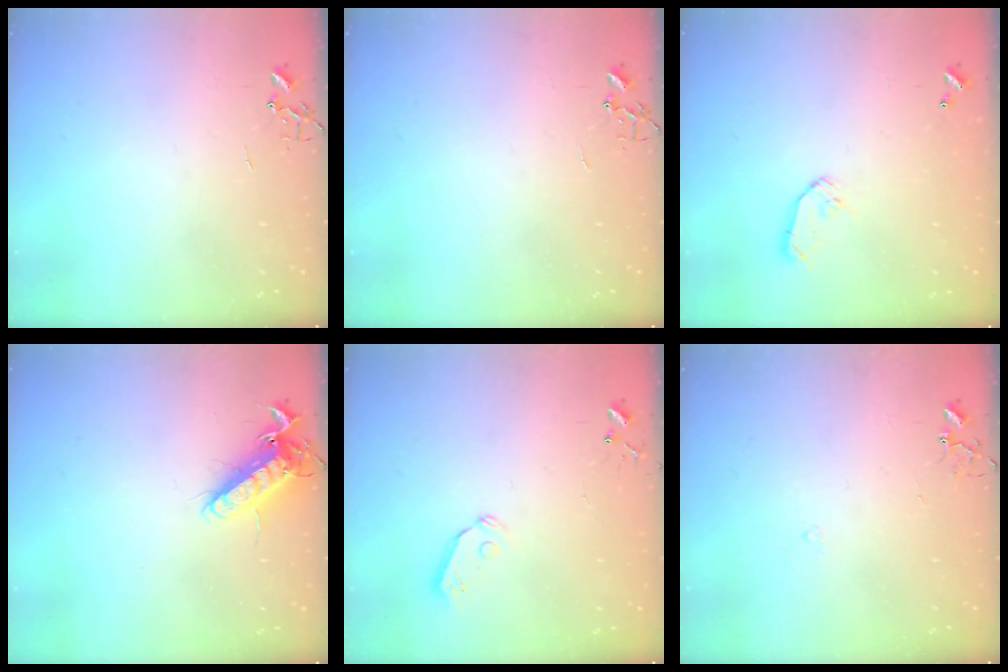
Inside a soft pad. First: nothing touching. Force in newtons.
{"total": 0.0}
{"total": 7.3, "press": 7.3, "slide": 0.4}
{"total": 12.9, "press": 12.8, "slide": 1.7}
{"total": 6.4, "press": 6.4, "slide": 0.6}
{"total": 6.8, "press": 6.8, "slide": 0.5}